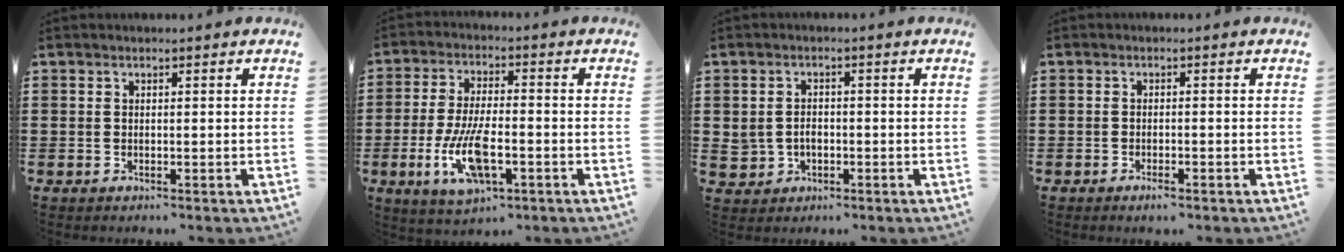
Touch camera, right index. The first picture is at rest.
{"total": 10.0, "force": [-3.2, 3.7, 8.8], "torque": [-0.194, -0.015, -0.059]}
{"total": 2.6, "force": [-0.5, 2.2, 1.2], "torque": [-0.031, 0.006, -0.012]}
{"total": 1.4, "force": [-1.0, 0.2, 1.0], "torque": [-0.020, -0.006, -0.018]}